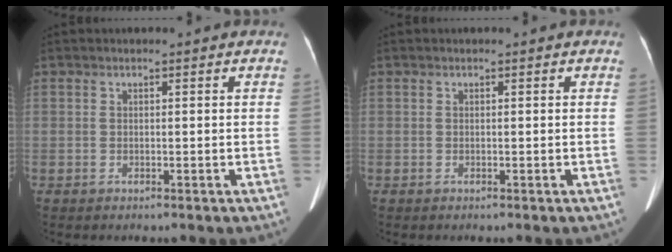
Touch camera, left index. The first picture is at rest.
{"total": 0.0}